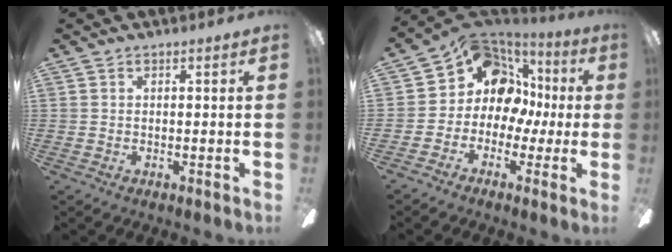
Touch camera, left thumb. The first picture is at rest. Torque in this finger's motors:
{"motor_torque": [0.13, 0.44, -0.15, 0.27, 0.03]}